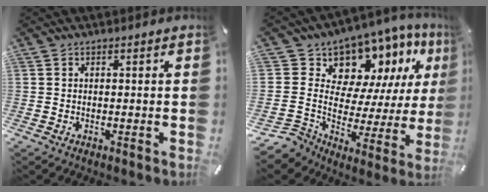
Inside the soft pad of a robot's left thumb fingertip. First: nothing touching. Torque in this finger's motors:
{"motor_torque": [2.09, 2.92, 0.94, 0.49, 0.06]}